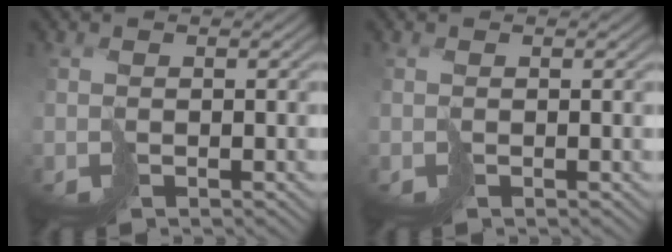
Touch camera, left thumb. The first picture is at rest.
{"total": 0.5, "force": [0.0, 0.0, 0.5], "torque": [-0.009, 0.001, -0.001]}